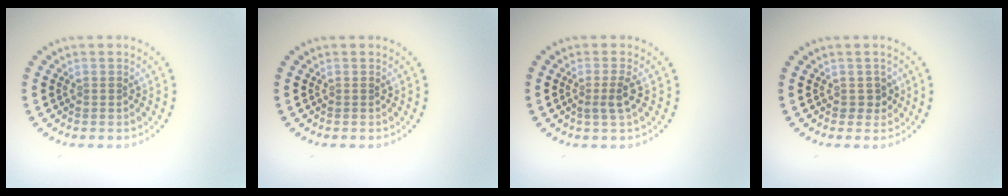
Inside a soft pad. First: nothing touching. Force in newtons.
{"total": 0.0}
{"total": 1.7, "press": 1.3, "slide": 1.1}
{"total": 1.1, "press": 1.0, "slide": 0.5}